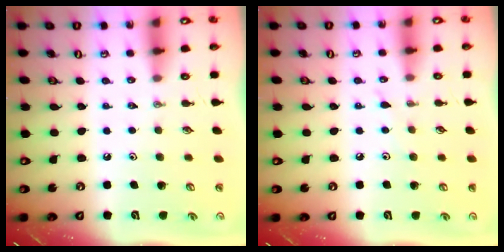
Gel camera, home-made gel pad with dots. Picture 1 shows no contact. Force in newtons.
{"total": 2.7, "press": 2.7, "slide": 0.5}